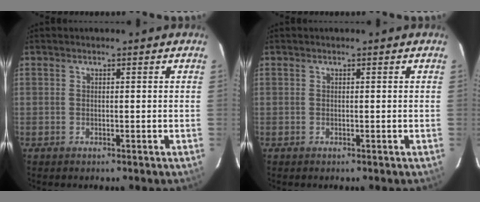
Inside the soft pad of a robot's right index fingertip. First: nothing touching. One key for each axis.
{"total": 0.0}